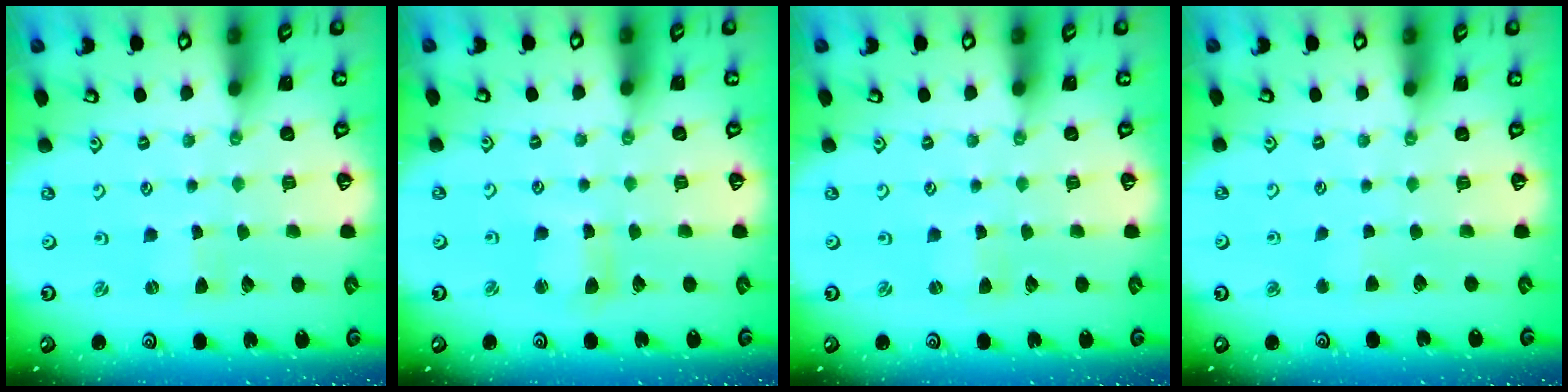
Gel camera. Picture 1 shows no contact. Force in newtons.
{"total": 3.8, "press": 3.7, "slide": 0.5}
{"total": 1.5, "press": 1.4, "slide": 0.2}
{"total": 2.7, "press": 2.7, "slide": 0.4}